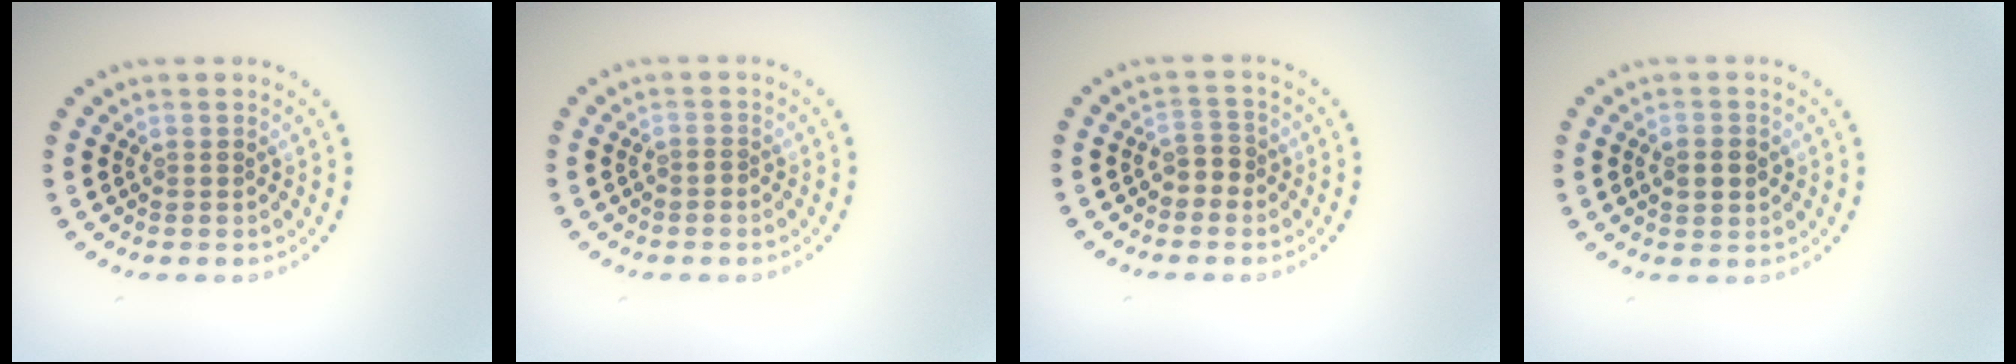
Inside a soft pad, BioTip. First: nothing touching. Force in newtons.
{"total": 0.5, "press": 0.2, "slide": 0.5}
{"total": 1.9, "press": 1.7, "slide": 0.9}
{"total": 2.2, "press": 2.1, "slide": 0.3}